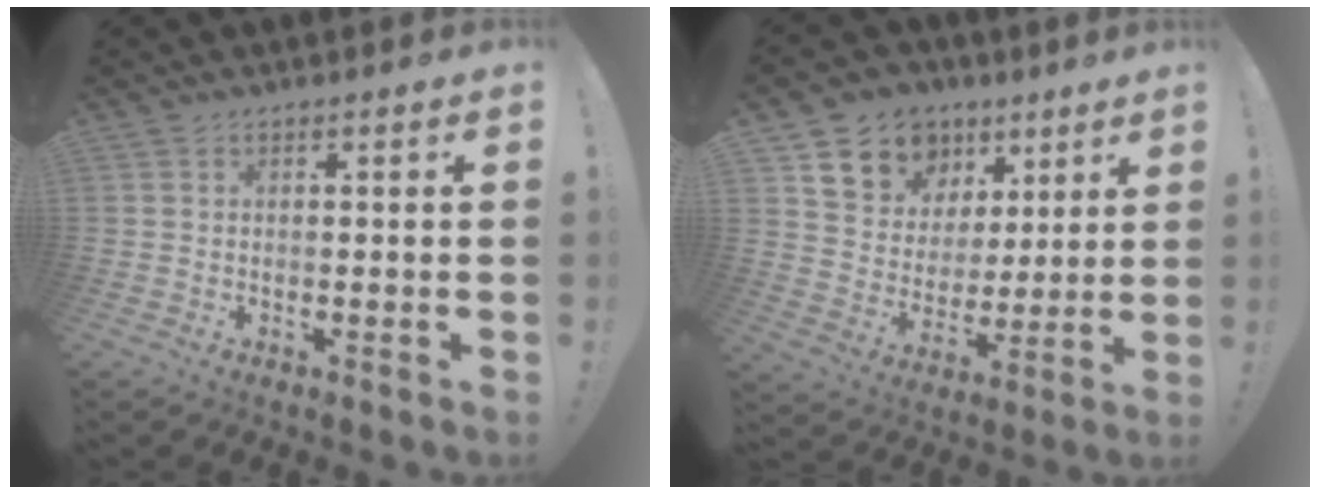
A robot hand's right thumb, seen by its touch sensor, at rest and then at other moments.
{"total": 13.3, "force": [7.7, 10.3, 3.4], "torque": [-0.064, -0.045, 0.158]}